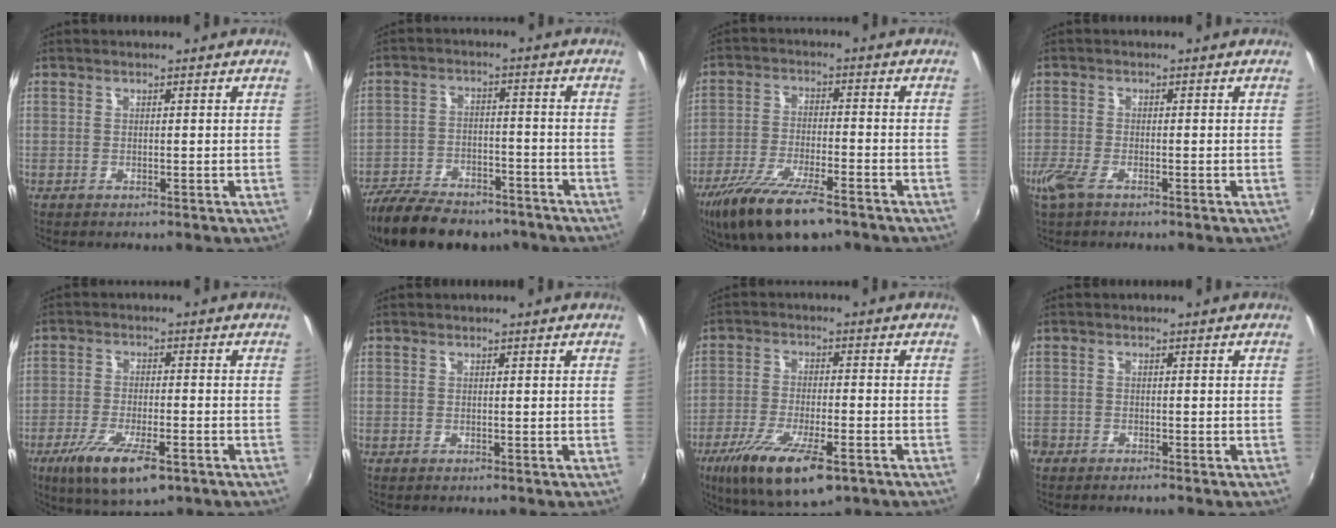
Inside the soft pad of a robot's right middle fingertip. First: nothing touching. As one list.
[{"total": 18.0, "force": [-14.3, 7.2, 8.3], "torque": [-0.183, -0.018, -0.217]}, {"total": 14.3, "force": [-10.1, 4.1, 9.3], "torque": [-0.198, -0.034, -0.182]}, {"total": 4.2, "force": [-2.6, 1.6, 2.9], "torque": [-0.072, -0.011, -0.051]}, {"total": 11.2, "force": [-6.4, 3.2, 8.6], "torque": [-0.184, -0.037, -0.111]}, {"total": 0.0}, {"total": 14.6, "force": [-8.5, 4.4, 11.0], "torque": [-0.220, -0.043, -0.147]}, {"total": 1.8, "force": [-1.7, 0.7, 0.4], "torque": [-0.021, -0.006, -0.037]}]